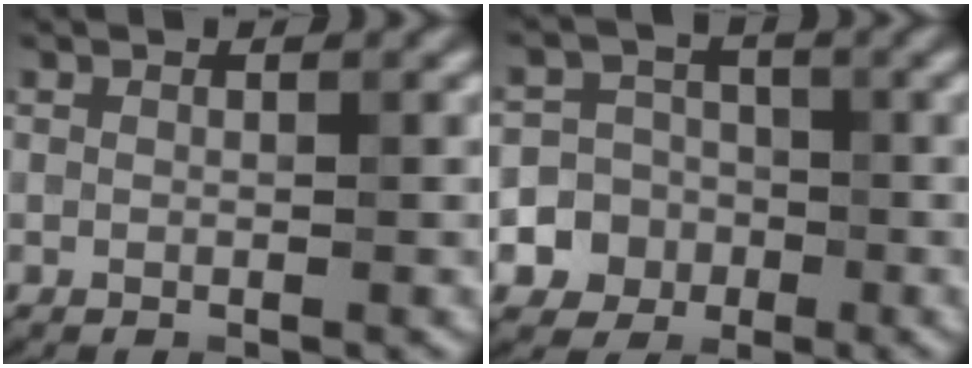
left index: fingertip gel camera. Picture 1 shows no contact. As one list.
[{"total": 7.0, "force": [-2.4, 6.6, 0.6], "torque": [0.010, 0.000, -0.060]}]